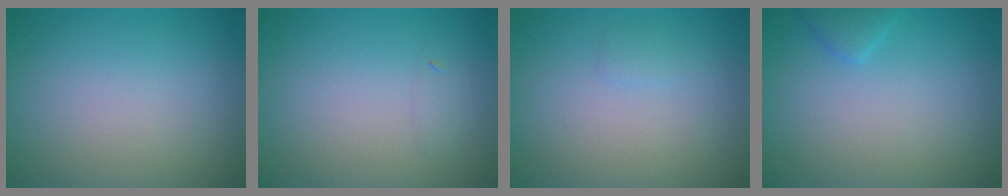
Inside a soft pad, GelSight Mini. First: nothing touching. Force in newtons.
{"total": 0.6, "press": 0.6, "slide": 0.0}
{"total": 0.6, "press": 0.6, "slide": 0.0}
{"total": 1.3, "press": 1.3, "slide": 0.1}